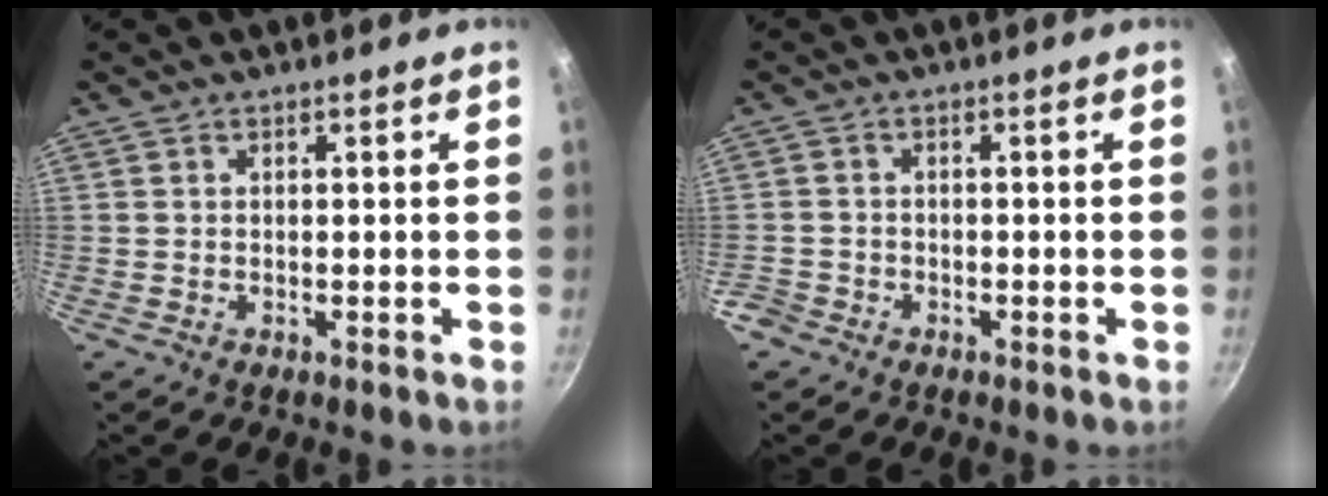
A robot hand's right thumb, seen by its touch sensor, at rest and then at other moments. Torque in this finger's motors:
{"motor_torque": [0.32, -0.09, 0.00, -0.68, -0.02]}